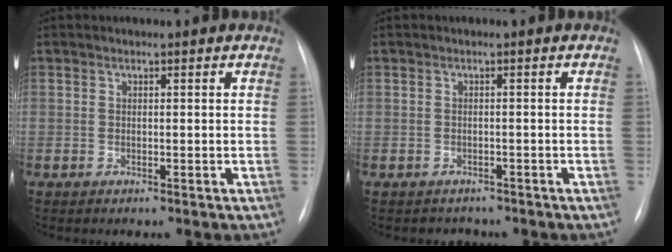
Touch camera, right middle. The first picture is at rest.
{"total": 2.1, "force": [-1.8, 1.1, -0.4], "torque": [-0.002, 0.004, -0.025]}